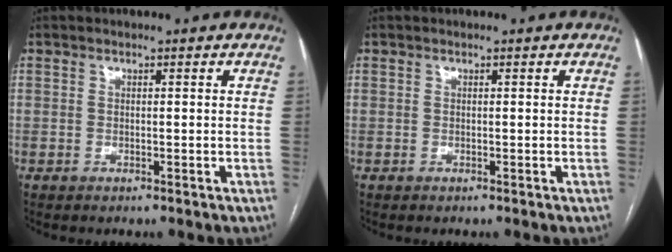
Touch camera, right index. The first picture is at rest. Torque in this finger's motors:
{"motor_torque": [0.26, 0.05, 0.04, 0.01]}